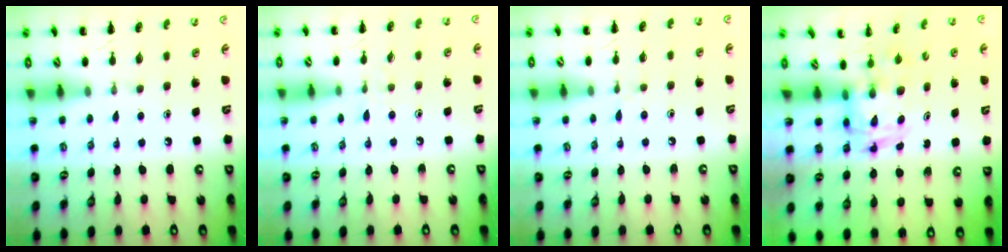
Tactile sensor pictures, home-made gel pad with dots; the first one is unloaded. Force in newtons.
{"total": 4.0, "press": 3.7, "slide": 1.5}
{"total": 3.8, "press": 3.5, "slide": 1.4}
{"total": 3.4, "press": 3.3, "slide": 0.6}